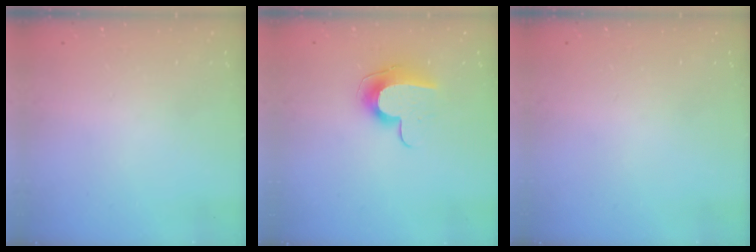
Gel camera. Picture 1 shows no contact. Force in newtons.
{"total": 9.8, "press": 9.8, "slide": 0.1}
{"total": 0.0}